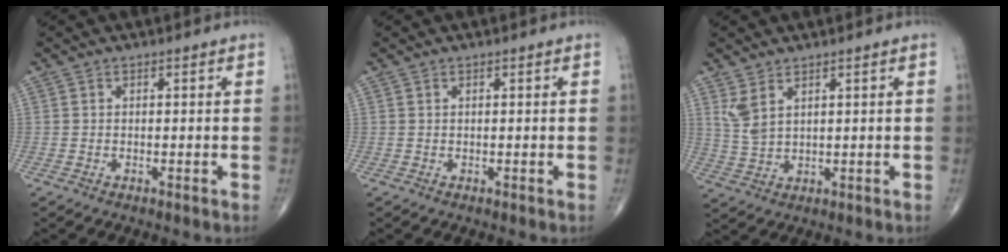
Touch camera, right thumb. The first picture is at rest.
{"total": 0.0}
{"total": 4.3, "force": [2.4, 1.8, 3.1], "torque": [-0.068, -0.010, 0.061]}